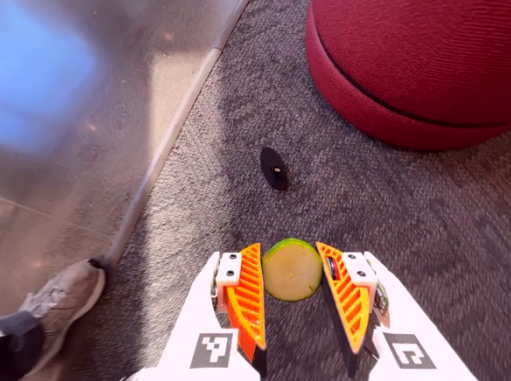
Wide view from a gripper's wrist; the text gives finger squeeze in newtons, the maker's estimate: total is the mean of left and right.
{"total": 9.2, "left": 9.3, "right": 9.1}